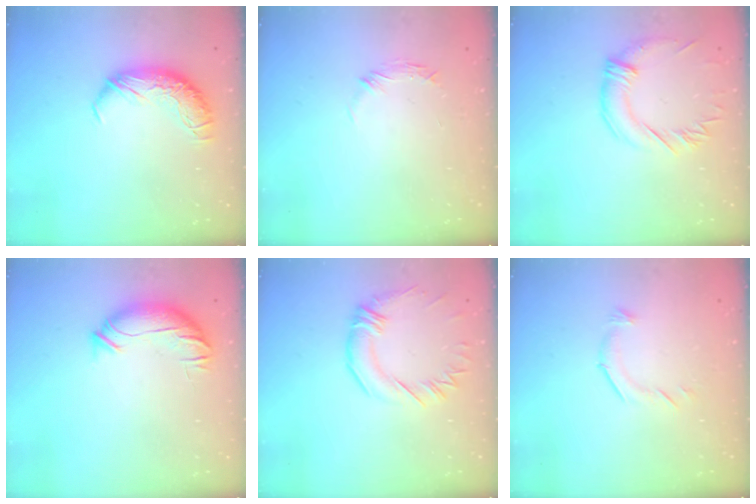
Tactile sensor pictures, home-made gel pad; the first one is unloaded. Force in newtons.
{"total": 5.9, "press": 5.8, "slide": 1.0}
{"total": 1.3, "press": 0.2, "slide": 1.2}
{"total": 4.2, "press": 3.8, "slide": 1.9}
{"total": 0.9, "press": 0.0, "slide": 0.9}
{"total": 6.7, "press": 6.6, "slide": 0.9}